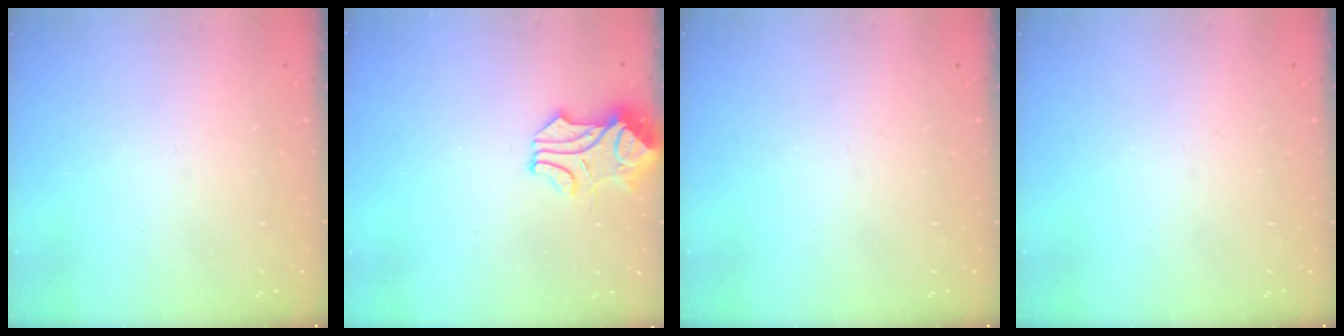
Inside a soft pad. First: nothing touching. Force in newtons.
{"total": 0.5, "press": 0.5, "slide": 0.1}
{"total": 0.0}
{"total": 0.0}